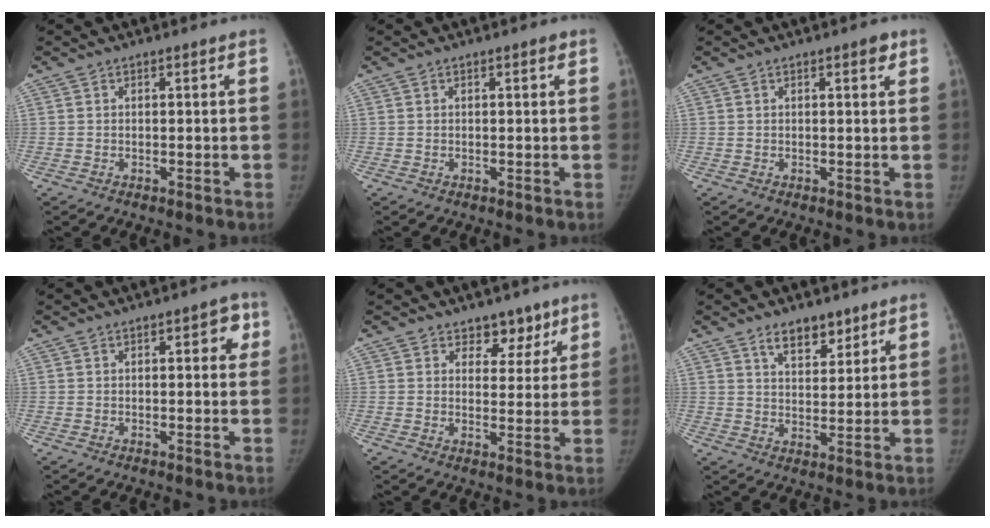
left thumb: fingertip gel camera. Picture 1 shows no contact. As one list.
[{"total": 0.5, "force": [0.3, 0.2, 0.4], "torque": [-0.007, -0.001, 0.002]}, {"total": 1.7, "force": [0.9, 0.6, 1.3], "torque": [-0.013, -0.002, 0.010]}, {"total": 3.4, "force": [1.0, 1.8, 2.7], "torque": [-0.007, 0.004, 0.004]}, {"total": 5.2, "force": [3.6, 3.4, 1.3], "torque": [0.021, -0.020, 0.053]}, {"total": 6.8, "force": [4.8, 3.4, 3.5], "torque": [-0.026, -0.033, 0.082]}]